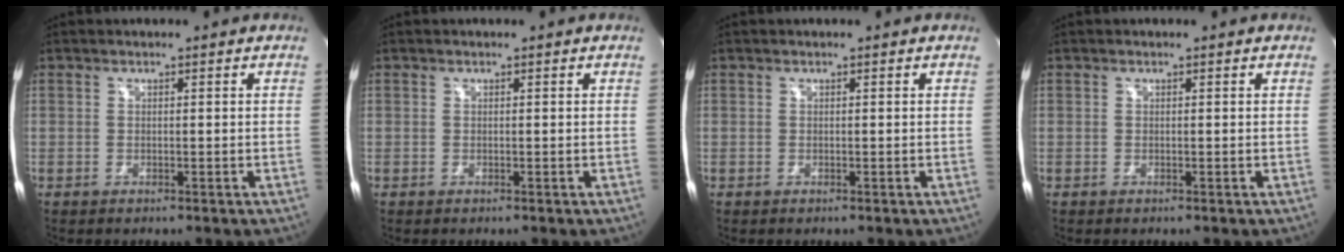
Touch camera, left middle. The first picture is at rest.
{"total": 0.0}
{"total": 0.0}
{"total": 0.0}